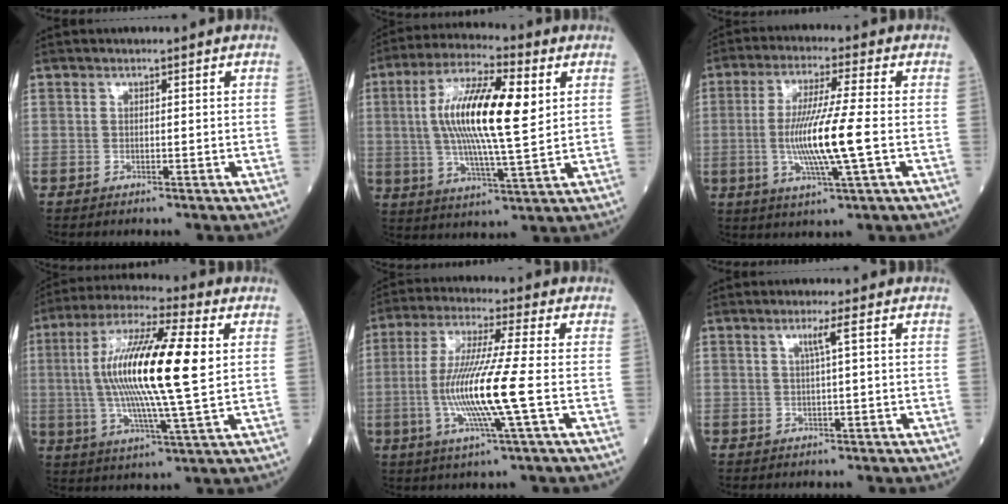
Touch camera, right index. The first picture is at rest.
{"total": 15.5, "force": [2.8, 2.8, 15.0], "torque": [-0.288, 0.015, 0.045]}
{"total": 10.8, "force": [-1.5, -0.3, 10.7], "torque": [-0.215, -0.008, -0.031]}
{"total": 18.1, "force": [2.1, 1.6, 17.9], "torque": [-0.351, 0.009, 0.028]}
{"total": 12.1, "force": [-2.2, -0.8, 11.9], "torque": [-0.245, -0.012, -0.049]}
{"total": 2.0, "force": [0.6, -0.6, 1.8], "torque": [-0.037, -0.001, 0.013]}